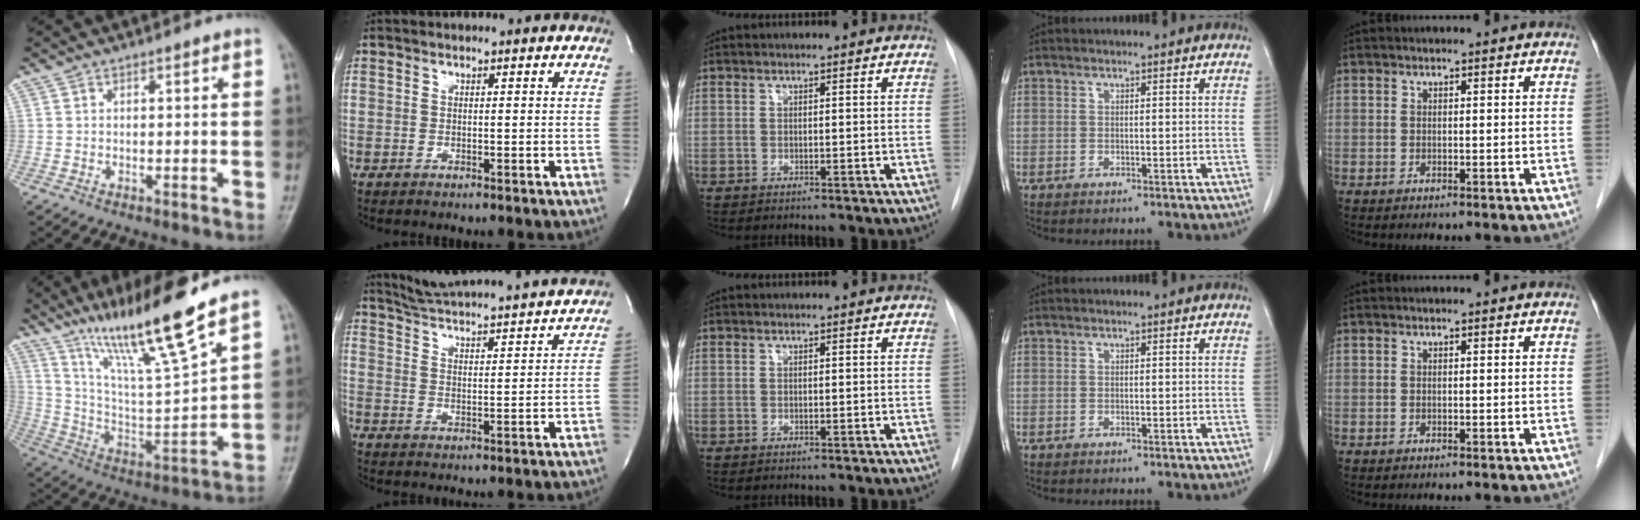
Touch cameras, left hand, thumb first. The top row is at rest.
{"thumb": {"total": 19.2, "force": [13.8, 1.2, 13.3], "torque": [-0.211, -0.070, 0.251]}, "index": {"total": 18.0, "force": [17.1, -0.4, 5.9], "torque": [-0.106, -0.017, 0.237]}}